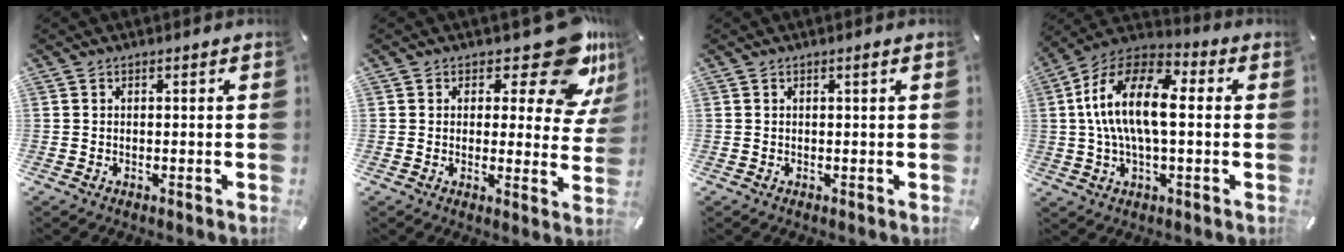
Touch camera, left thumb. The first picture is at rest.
{"total": 15.0, "force": [8.8, 6.2, 10.5], "torque": [-0.121, -0.066, 0.145]}
{"total": 0.8, "force": [0.3, -0.1, 0.8], "torque": [-0.014, 0.000, 0.005]}
{"total": 15.8, "force": [1.2, 7.8, 13.7], "torque": [-0.286, 0.005, 0.020]}